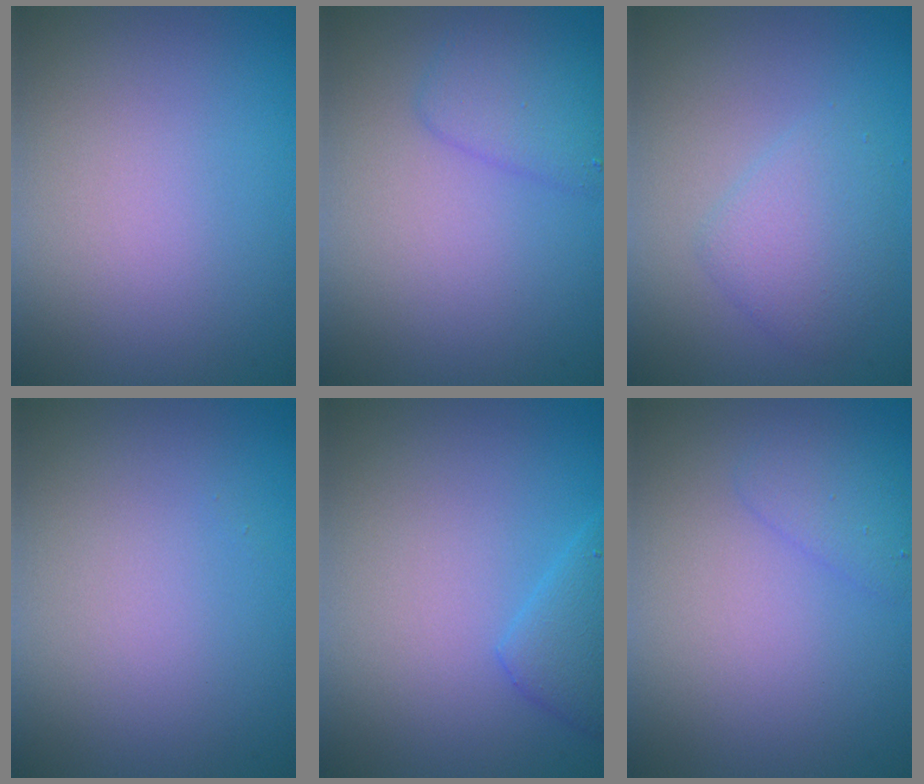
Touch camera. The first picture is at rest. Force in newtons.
{"total": 2.6, "press": 2.5, "slide": 0.2}
{"total": 2.8, "press": 2.8, "slide": 0.1}
{"total": 0.0}
{"total": 2.4, "press": 2.4, "slide": 0.2}
{"total": 1.7, "press": 1.7, "slide": 0.1}